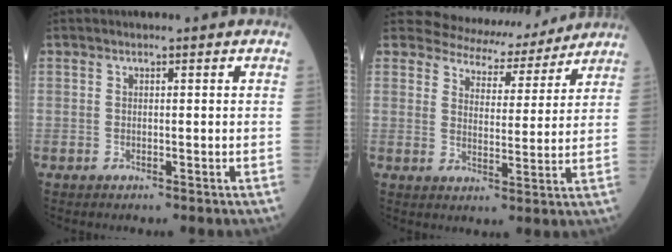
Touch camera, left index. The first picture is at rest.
{"total": 9.9, "force": [9.3, 3.3, 1.1], "torque": [-0.008, 0.001, 0.118]}